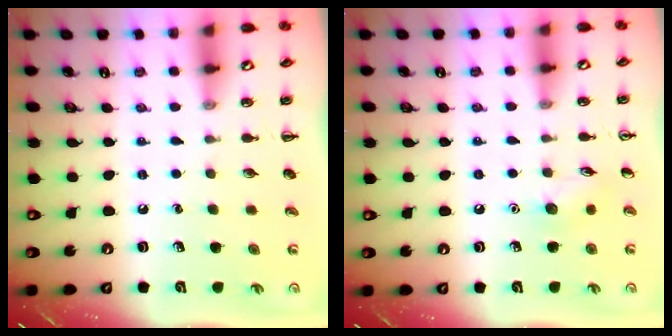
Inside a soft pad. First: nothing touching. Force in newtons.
{"total": 5.7, "press": 5.5, "slide": 1.4}